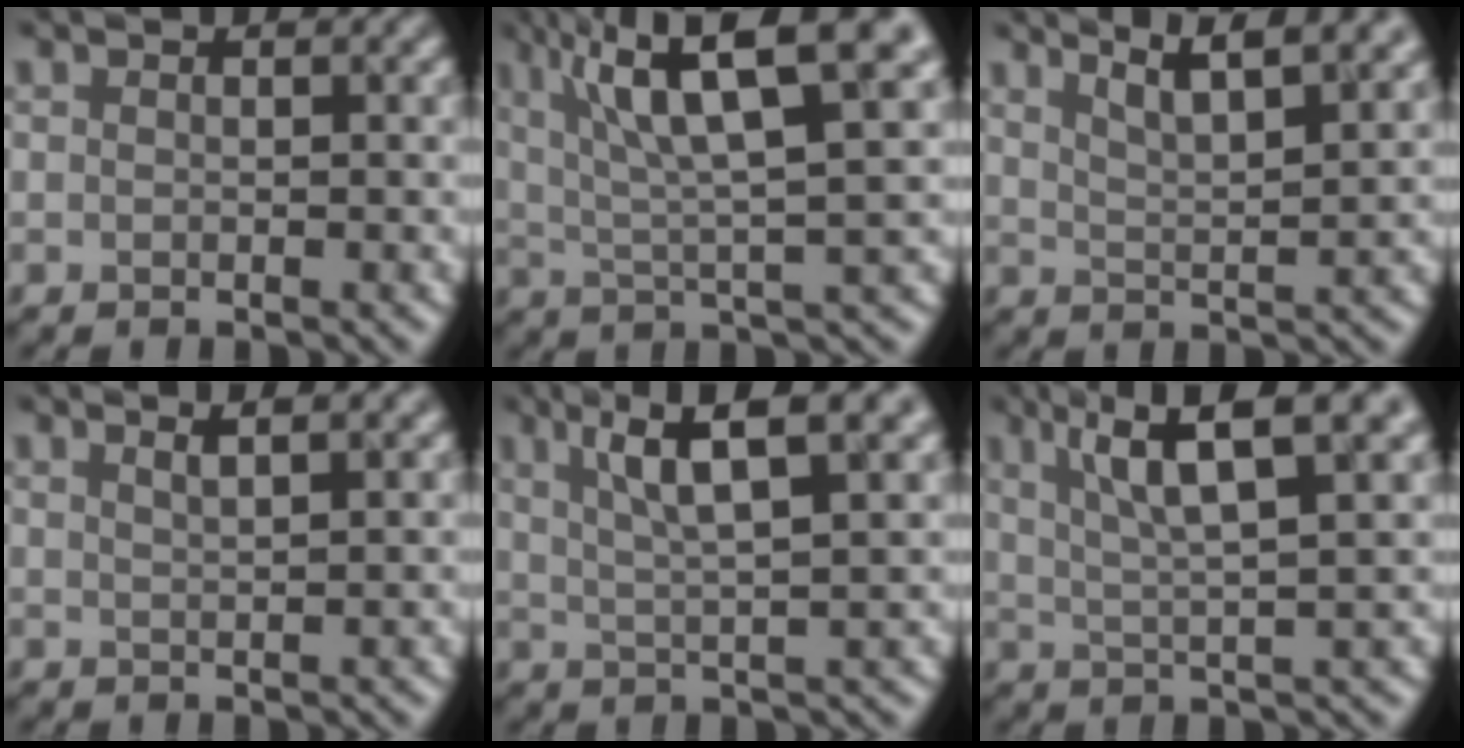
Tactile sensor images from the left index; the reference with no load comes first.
{"total": 10.7, "force": [4.7, 2.1, 9.4], "torque": [-0.154, 0.023, 0.090]}
{"total": 5.3, "force": [3.8, 1.0, 3.6], "torque": [-0.053, 0.020, 0.061]}
{"total": 1.8, "force": [1.1, 0.4, 1.4], "torque": [-0.003, 0.020, 0.007]}
{"total": 7.0, "force": [3.1, 1.2, 6.2], "torque": [-0.103, 0.014, 0.070]}
{"total": 7.9, "force": [3.4, 1.4, 7.0], "torque": [-0.118, 0.016, 0.073]}